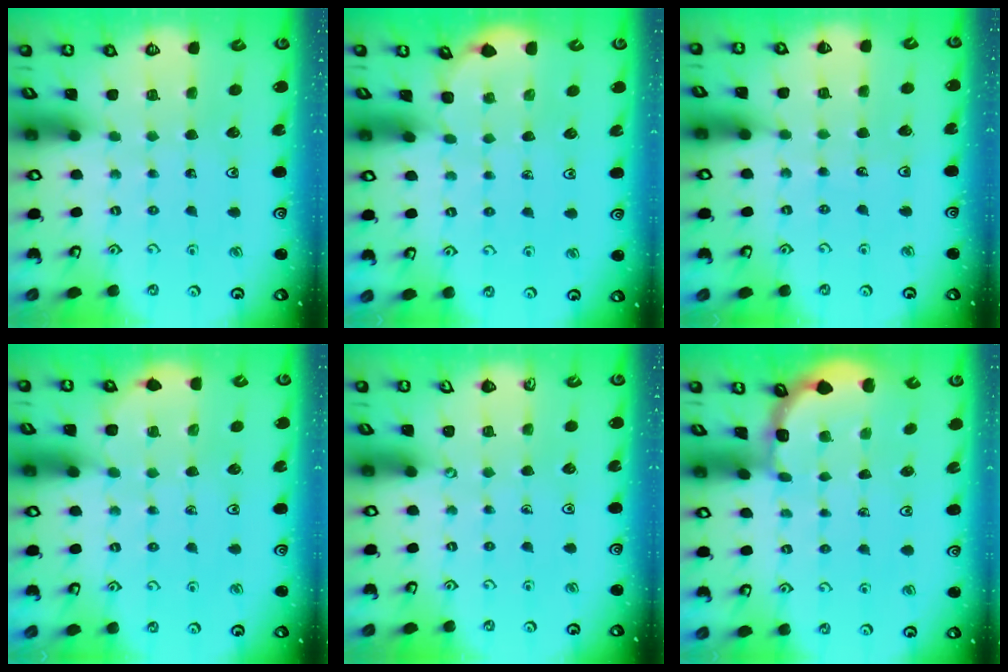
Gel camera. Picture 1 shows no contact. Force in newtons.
{"total": 2.4, "press": 2.4, "slide": 0.1}
{"total": 3.6, "press": 3.6, "slide": 0.4}
{"total": 3.8, "press": 3.6, "slide": 1.5}
{"total": 0.0}
{"total": 2.0, "press": 2.0, "slide": 0.1}